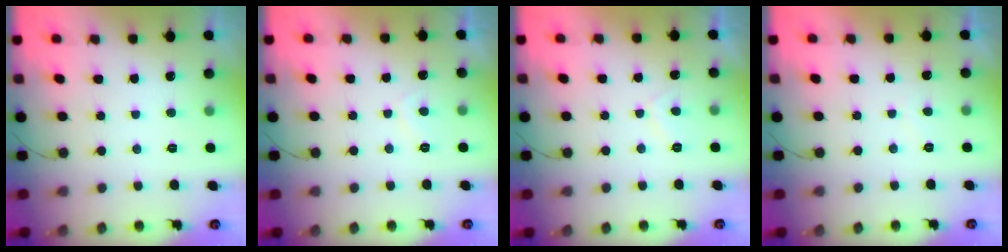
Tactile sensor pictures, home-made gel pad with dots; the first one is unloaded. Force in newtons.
{"total": 1.6, "press": 1.5, "slide": 0.6}
{"total": 2.1, "press": 2.0, "slide": 0.9}
{"total": 0.6, "press": 0.3, "slide": 0.5}